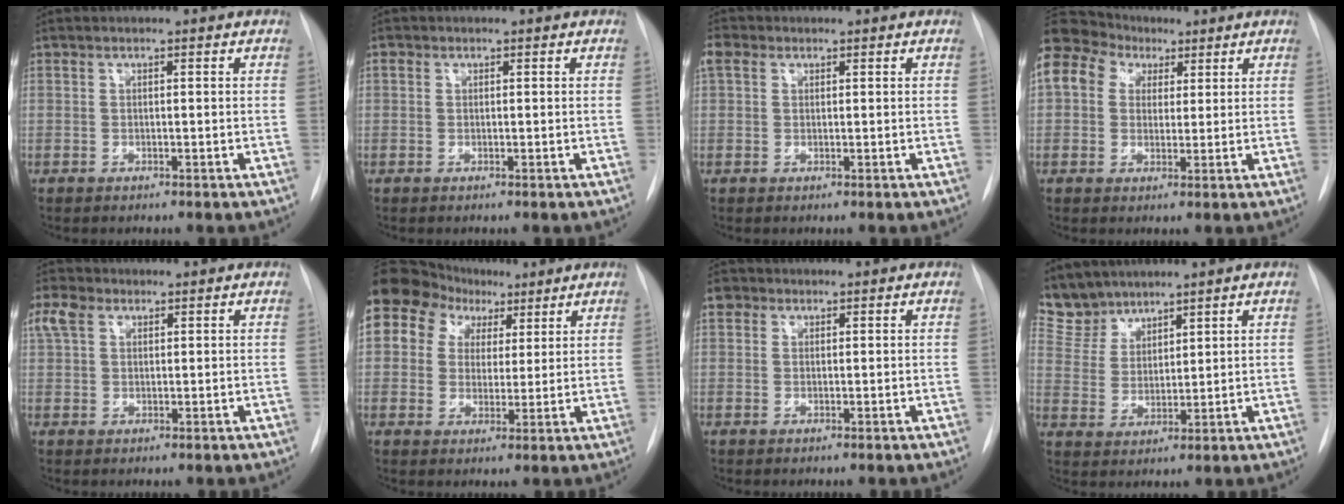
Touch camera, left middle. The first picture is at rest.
{"total": 0.7, "force": [0.3, 0.6, 0.1], "torque": [0.003, 0.006, 0.003]}
{"total": 2.4, "force": [1.3, 1.8, 1.0], "torque": [-0.026, 0.019, 0.025]}
{"total": 22.3, "force": [9.8, 17.3, 10.1], "torque": [-0.311, 0.121, 0.188]}
{"total": 4.4, "force": [2.3, 3.0, 2.4], "torque": [-0.064, 0.018, 0.047]}
{"total": 17.0, "force": [8.3, 13.5, 6.3], "torque": [-0.154, 0.082, 0.156]}
{"total": 2.1, "force": [1.1, 1.7, 0.4], "torque": [0.000, 0.007, 0.012]}
{"total": 6.7, "force": [6.2, 2.4, 0.2], "torque": [-0.011, 0.007, 0.139]}